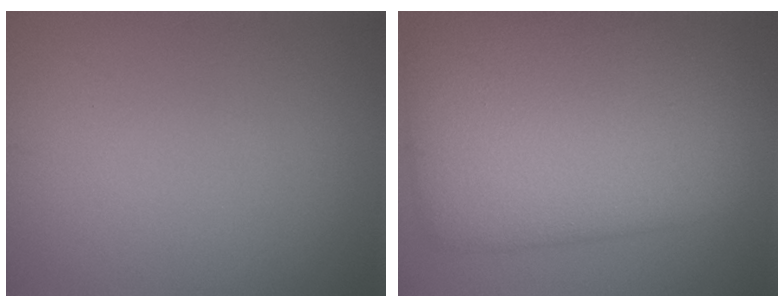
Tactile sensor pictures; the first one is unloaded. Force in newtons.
{"total": 12.9, "press": 12.9, "slide": 0.4}